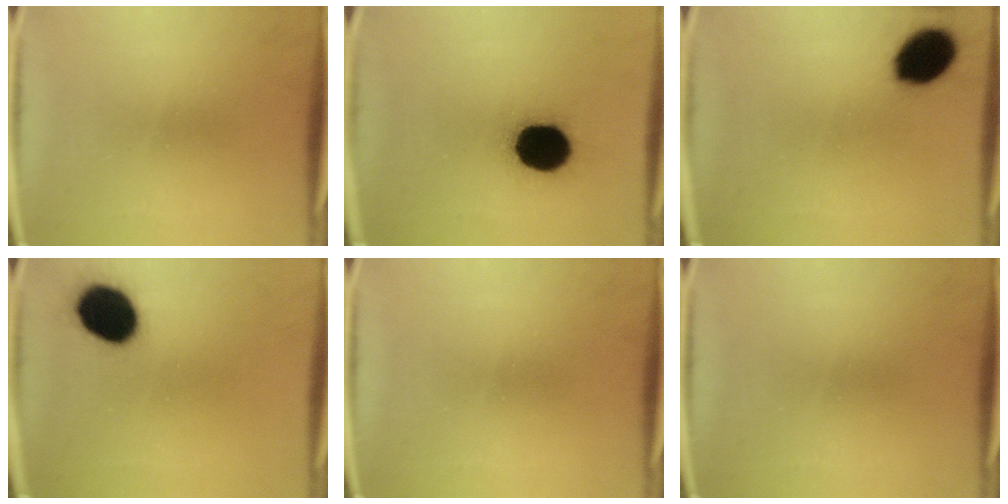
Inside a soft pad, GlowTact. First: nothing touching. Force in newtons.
{"total": 19.8}
{"total": 12.2}
{"total": 14.4}
{"total": 0.0}
{"total": 0.0}